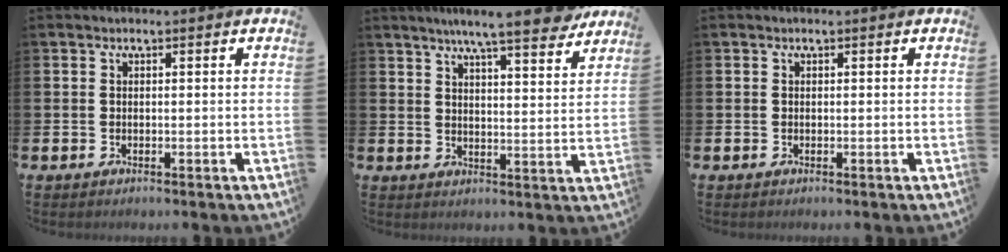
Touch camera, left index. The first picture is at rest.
{"total": 8.4, "force": [7.4, 0.6, 3.9], "torque": [-0.063, -0.042, 0.125]}
{"total": 0.0}